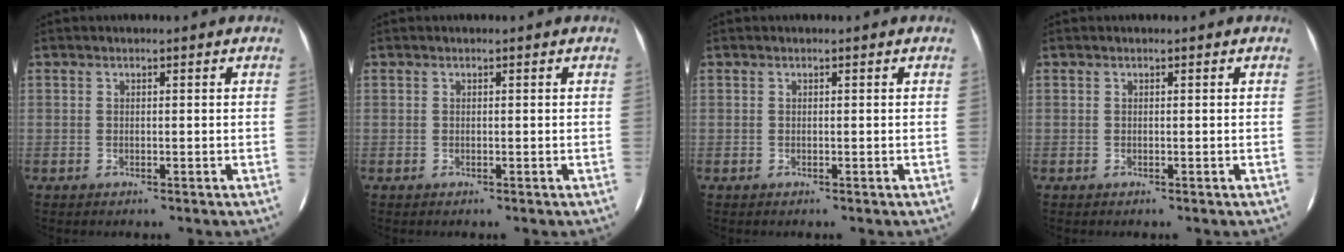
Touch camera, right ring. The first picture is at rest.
{"total": 0.0}
{"total": 0.0}
{"total": 0.0}